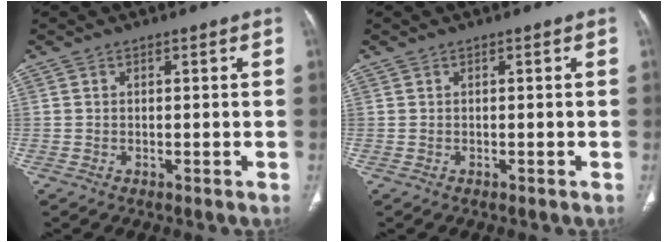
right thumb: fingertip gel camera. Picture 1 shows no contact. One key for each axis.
{"total": 0.0}